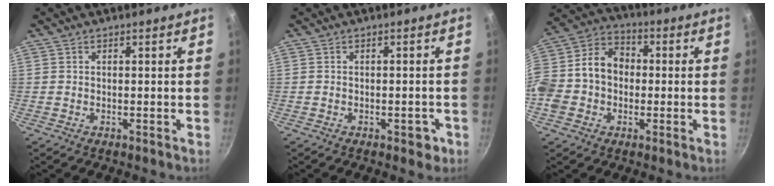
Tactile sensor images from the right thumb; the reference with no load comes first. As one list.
[{"total": 2.9, "force": [-1.3, 1.6, 2.0], "torque": [-0.011, 0.013, -0.010]}, {"total": 16.4, "force": [-1.3, 13.0, 9.9], "torque": [-0.170, 0.050, -0.039]}]